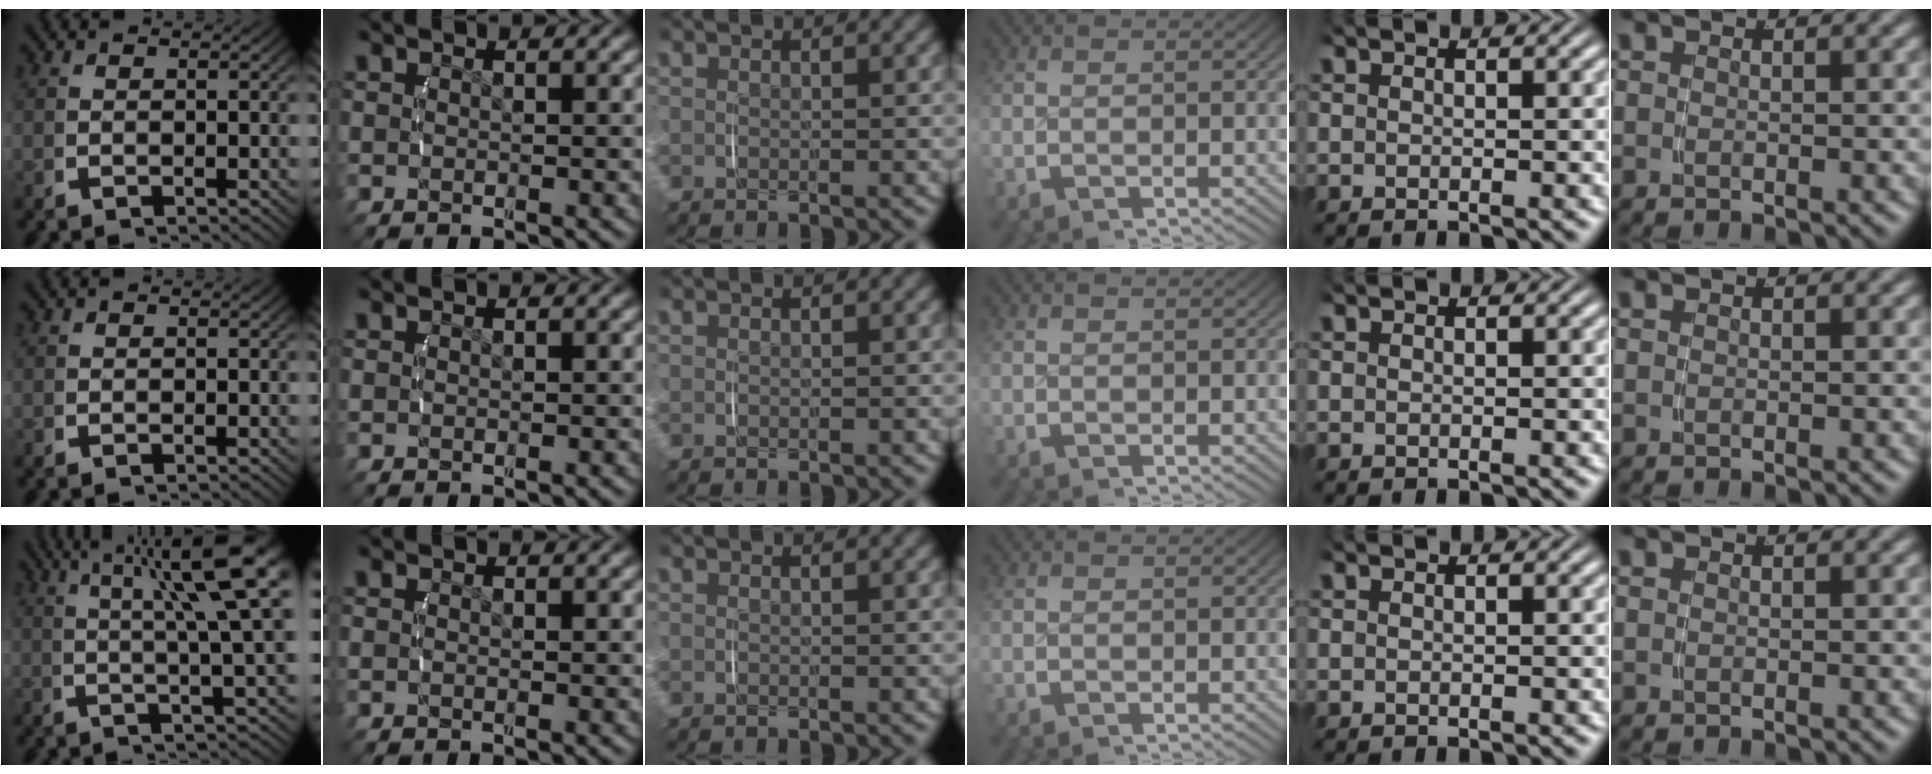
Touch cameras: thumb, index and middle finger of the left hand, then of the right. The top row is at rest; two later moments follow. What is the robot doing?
{"motion": "lift_and_place", "object": "phone"}